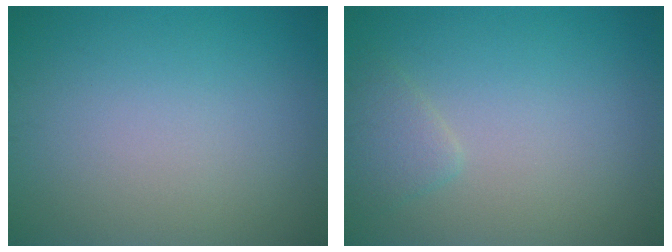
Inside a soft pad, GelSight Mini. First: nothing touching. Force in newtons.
{"total": 1.6, "press": 1.6, "slide": 0.2}